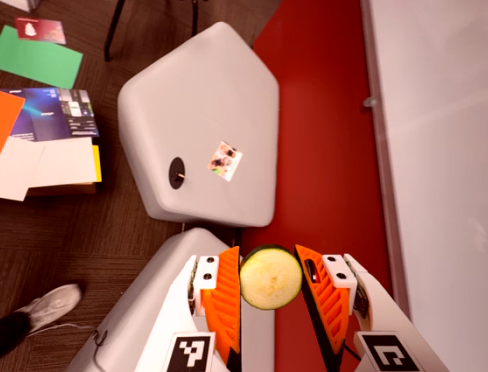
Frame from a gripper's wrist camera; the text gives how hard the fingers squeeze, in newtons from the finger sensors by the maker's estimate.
{"total": 9.2, "left": 9.6, "right": 8.7}